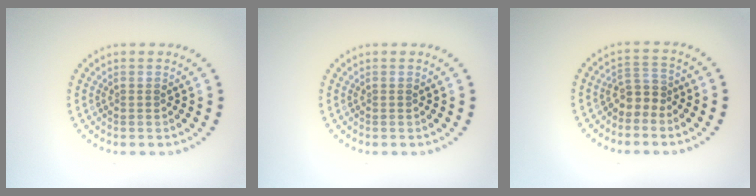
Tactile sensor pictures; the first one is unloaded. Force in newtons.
{"total": 0.0}
{"total": 2.2, "press": 1.7, "slide": 1.4}